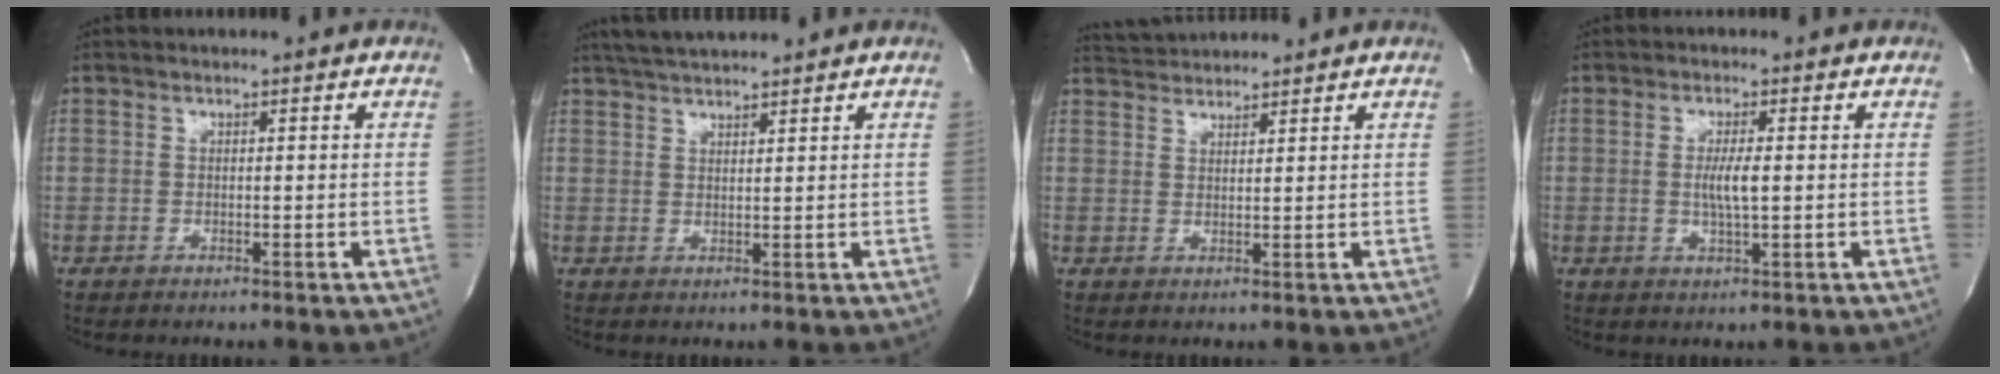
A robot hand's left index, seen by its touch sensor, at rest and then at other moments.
{"total": 5.3, "force": [4.9, 0.1, 2.1], "torque": [-0.041, 0.027, 0.090]}
{"total": 3.9, "force": [3.8, 0.1, 0.0], "torque": [-0.011, 0.024, 0.073]}
{"total": 3.6, "force": [-0.1, 0.3, 3.6], "torque": [-0.071, -0.004, 0.002]}